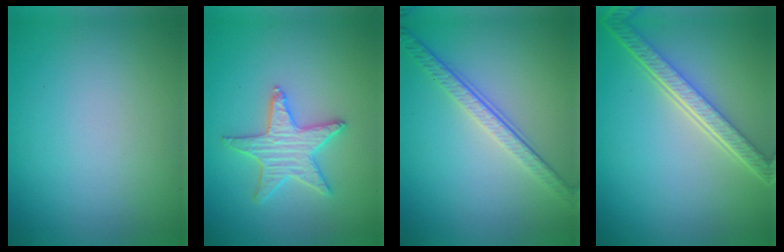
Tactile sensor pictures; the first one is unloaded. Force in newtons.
{"total": 3.5, "press": 3.4, "slide": 0.8}
{"total": 3.8, "press": 2.8, "slide": 2.7}
{"total": 5.3, "press": 3.9, "slide": 3.6}